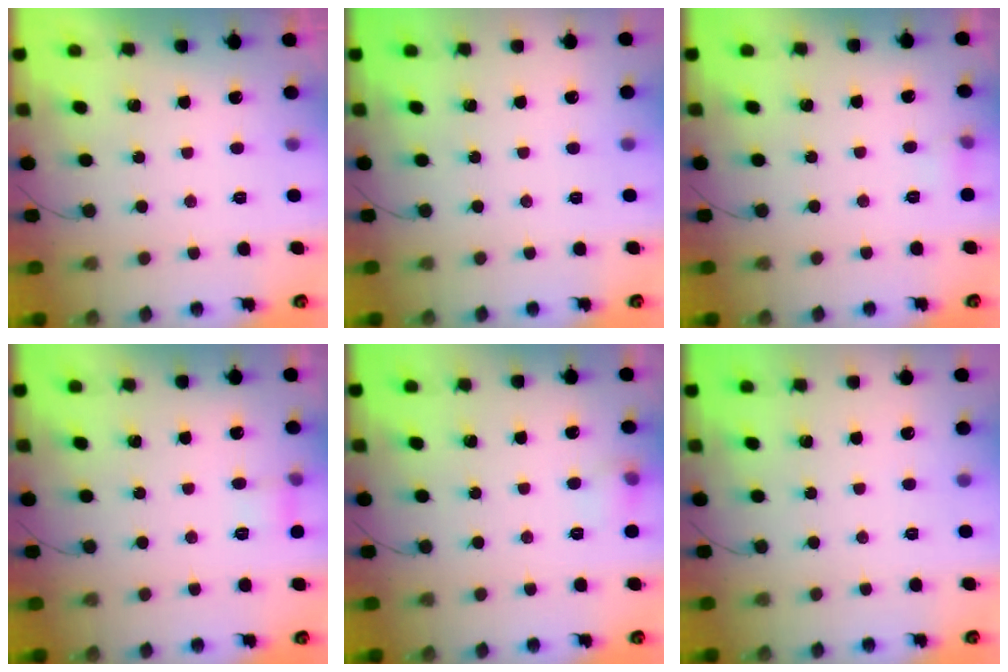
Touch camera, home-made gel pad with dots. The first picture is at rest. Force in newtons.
{"total": 0.0}
{"total": 7.6, "press": 3.7, "slide": 6.6}
{"total": 5.0, "press": 4.8, "slide": 1.3}
{"total": 5.5, "press": 5.4, "slide": 1.4}
{"total": 0.0}